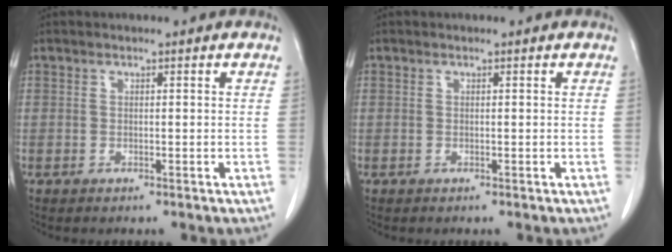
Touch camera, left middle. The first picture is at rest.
{"total": 0.0}